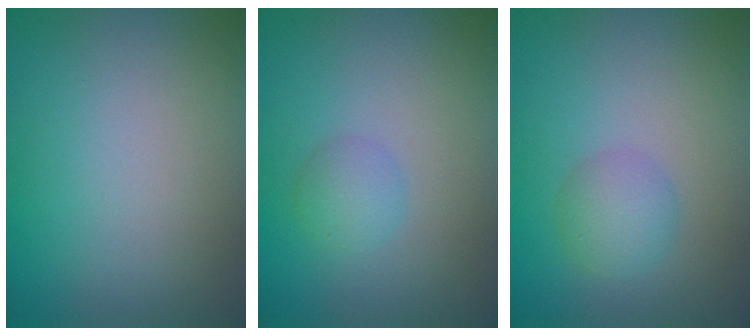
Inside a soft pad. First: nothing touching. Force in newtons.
{"total": 1.7, "press": 1.7, "slide": 0.1}
{"total": 2.4, "press": 2.4, "slide": 0.0}